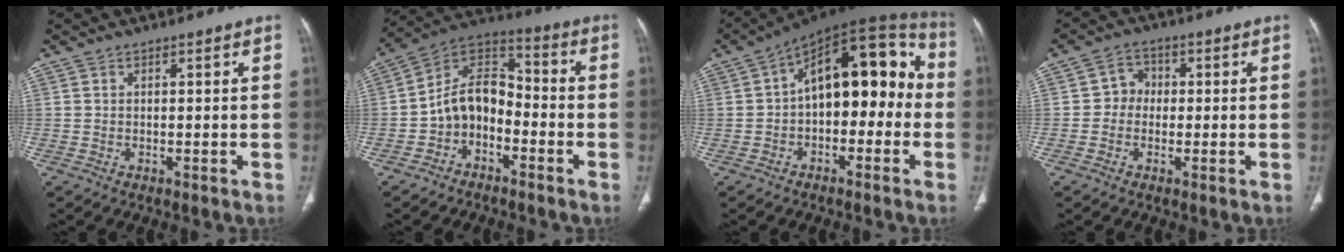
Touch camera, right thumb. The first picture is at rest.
{"total": 10.6, "force": [-3.6, 7.6, 6.6], "torque": [-0.093, 0.067, -0.078]}
{"total": 18.4, "force": [-0.5, 10.3, 15.2], "torque": [-0.179, 0.058, -0.018]}
{"total": 3.9, "force": [-0.4, 3.5, 1.5], "torque": [0.001, 0.013, -0.017]}